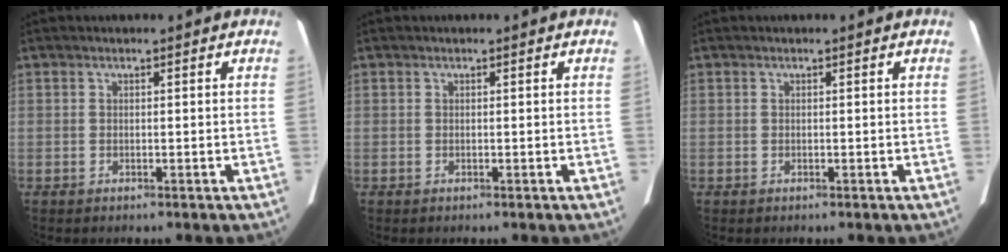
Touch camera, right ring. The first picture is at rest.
{"total": 0.0}
{"total": 0.0}